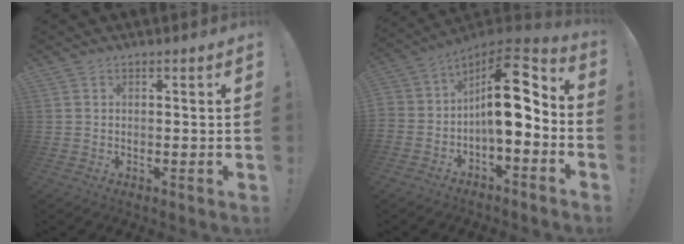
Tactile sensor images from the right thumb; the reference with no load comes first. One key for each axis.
{"total": 15.1, "fx": 1.0, "fy": 8.1, "fz": 12.7, "tx": -0.188, "ty": 0.002, "tz": 0.018}